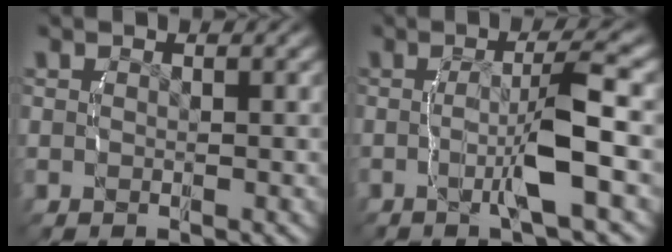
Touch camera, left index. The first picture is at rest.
{"total": 4.1, "force": [-0.6, -0.5, 4.1], "torque": [-0.067, 0.005, -0.010]}